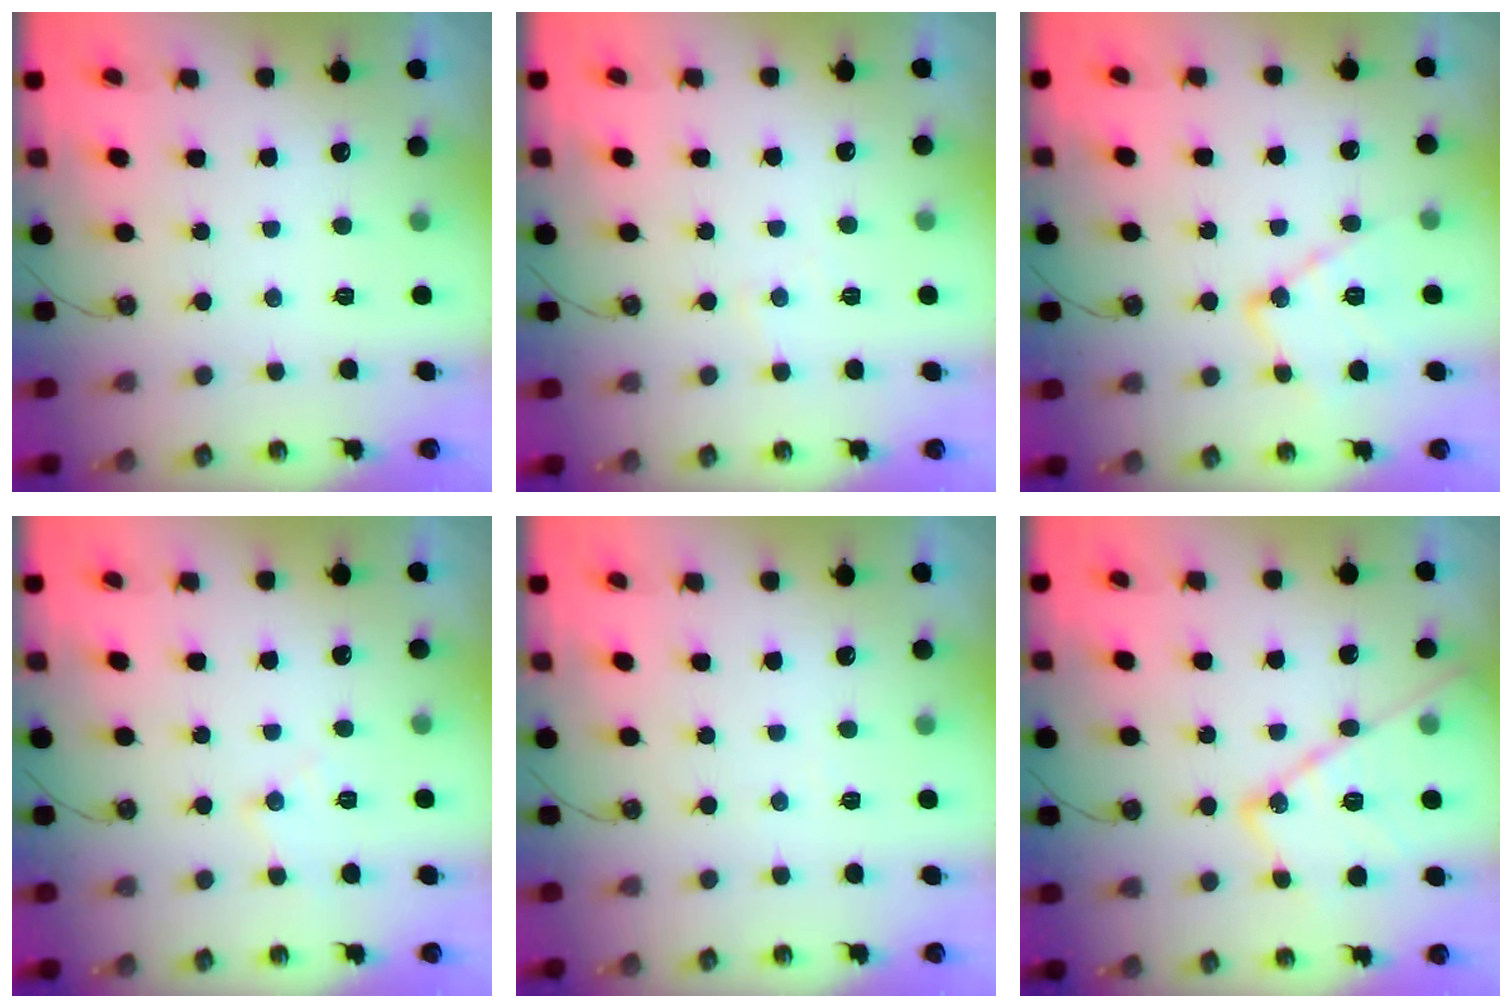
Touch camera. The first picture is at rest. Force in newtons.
{"total": 3.0, "press": 2.9, "slide": 0.6}
{"total": 12.1, "press": 12.1, "slide": 0.8}
{"total": 7.8, "press": 7.8, "slide": 0.4}
{"total": 2.0, "press": 2.0, "slide": 0.3}
{"total": 17.4, "press": 17.4, "slide": 1.3}